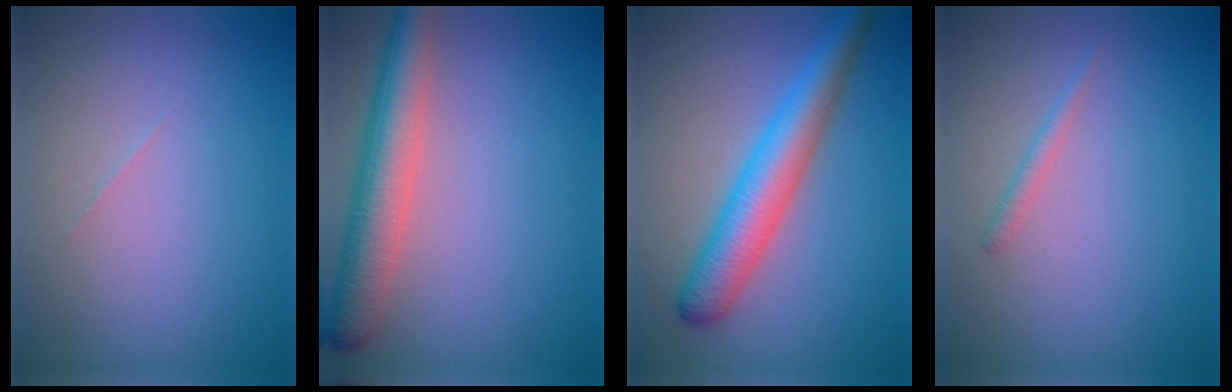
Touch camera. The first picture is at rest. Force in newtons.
{"total": 6.0, "press": 6.0, "slide": 0.3}
{"total": 5.7, "press": 5.7, "slide": 0.1}
{"total": 0.9, "press": 0.9, "slide": 0.0}